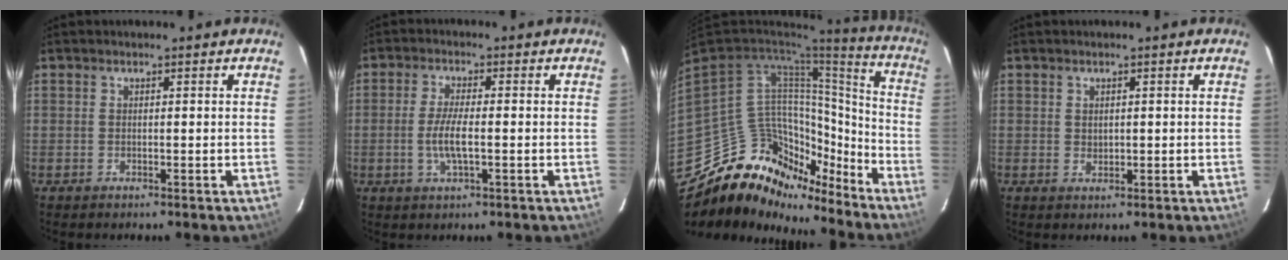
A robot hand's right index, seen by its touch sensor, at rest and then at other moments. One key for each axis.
{"total": 5.0, "fx": -1.1, "fy": 1.1, "fz": 4.8, "tx": -0.094, "ty": -0.006, "tz": -0.020}
{"total": 21.6, "fx": -16.1, "fy": 12.9, "fz": 6.5, "tx": -0.143, "ty": 0.056, "tz": -0.249}
{"total": 1.2, "fx": 0.4, "fy": 1.1, "fz": 0.4, "tx": -0.003, "ty": 0.000, "tz": 0.009}